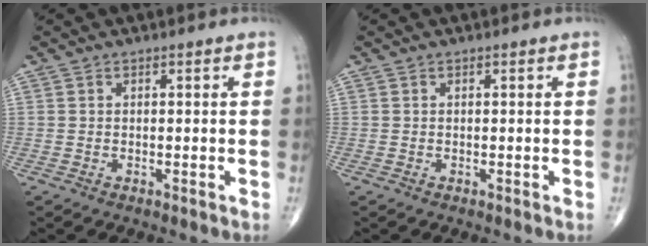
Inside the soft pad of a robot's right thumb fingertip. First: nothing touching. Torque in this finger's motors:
{"motor_torque": [0.00, 0.00, 0.00, 0.00, 0.02]}